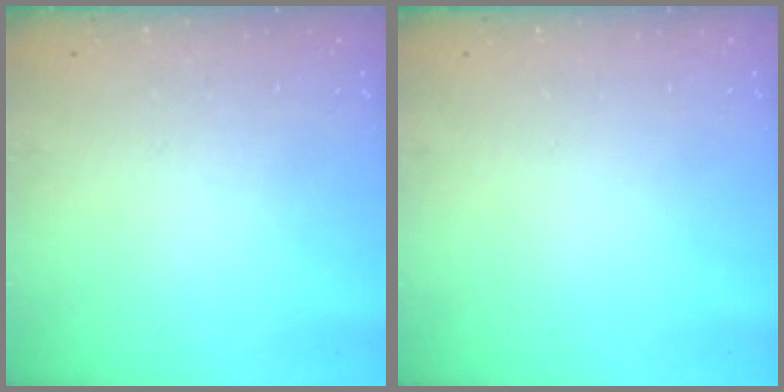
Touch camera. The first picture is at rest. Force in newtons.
{"total": 0.0}